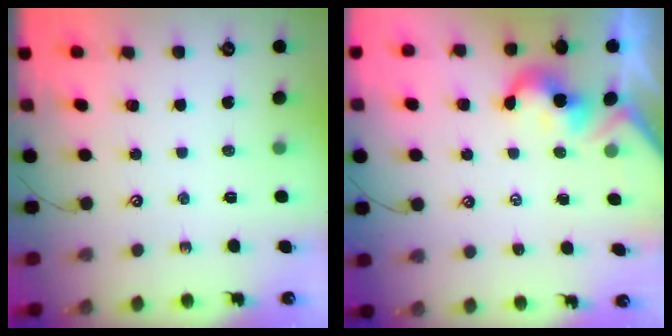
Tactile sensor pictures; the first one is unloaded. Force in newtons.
{"total": 1.9, "press": 1.8, "slide": 0.5}